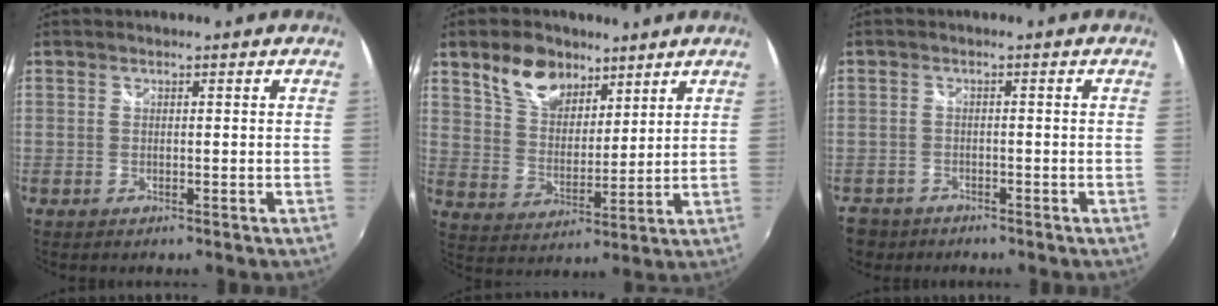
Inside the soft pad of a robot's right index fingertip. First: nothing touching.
{"total": 10.3, "force": [6.9, 5.9, 4.9], "torque": [-0.089, 0.017, 0.132]}
{"total": 4.4, "force": [-3.0, 3.2, 0.5], "torque": [-0.025, 0.004, -0.054]}